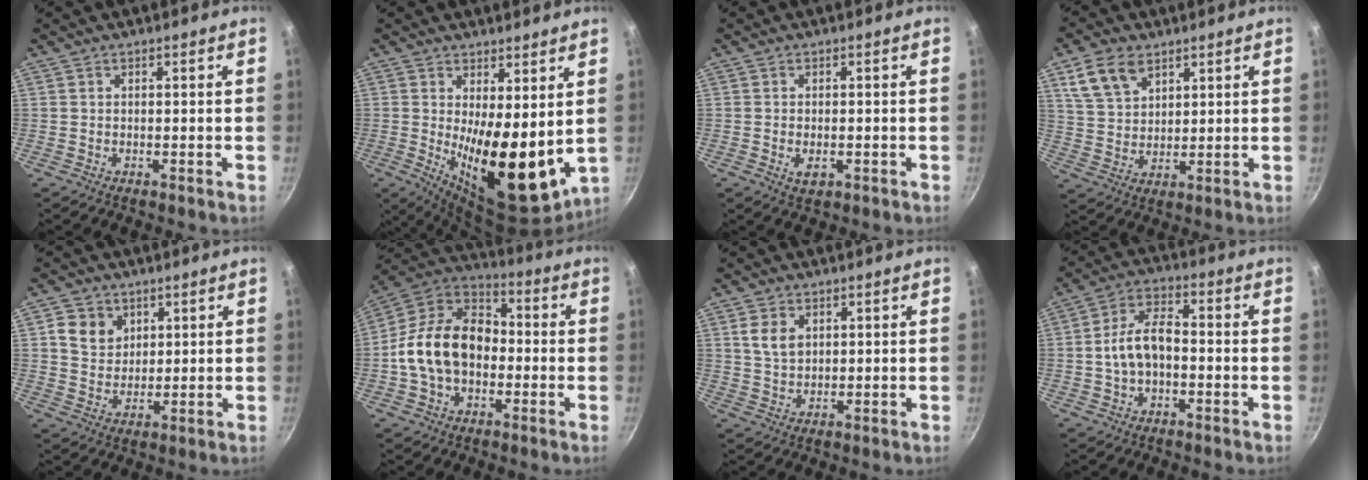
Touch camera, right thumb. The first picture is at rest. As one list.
[{"total": 16.3, "force": [1.6, 6.6, 14.8], "torque": [-0.191, -0.043, 0.041]}, {"total": 3.1, "force": [-0.9, 1.7, 2.4], "torque": [-0.038, -0.002, -0.009]}, {"total": 9.1, "force": [5.1, 5.7, 5.0], "torque": [-0.081, -0.011, 0.103]}, {"total": 6.7, "force": [2.5, 5.7, 2.6], "torque": [-0.017, -0.005, 0.046]}, {"total": 17.2, "force": [-1.9, 12.2, 12.0], "torque": [-0.178, 0.044, -0.049]}, {"total": 5.0, "force": [1.7, 3.6, 3.2], "torque": [-0.048, -0.005, 0.034]}, {"total": 8.9, "force": [-1.2, 5.2, 7.1], "torque": [-0.116, 0.038, -0.028]}]